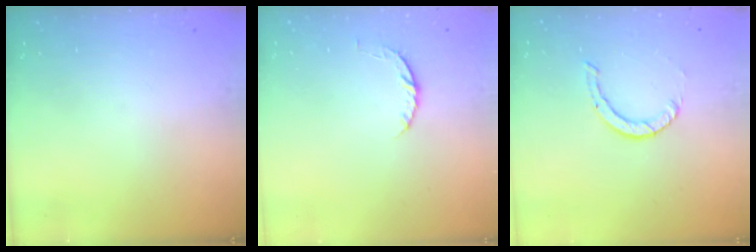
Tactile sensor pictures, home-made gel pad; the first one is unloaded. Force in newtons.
{"total": 4.1, "press": 4.1, "slide": 0.6}
{"total": 0.9, "press": 0.9, "slide": 0.1}